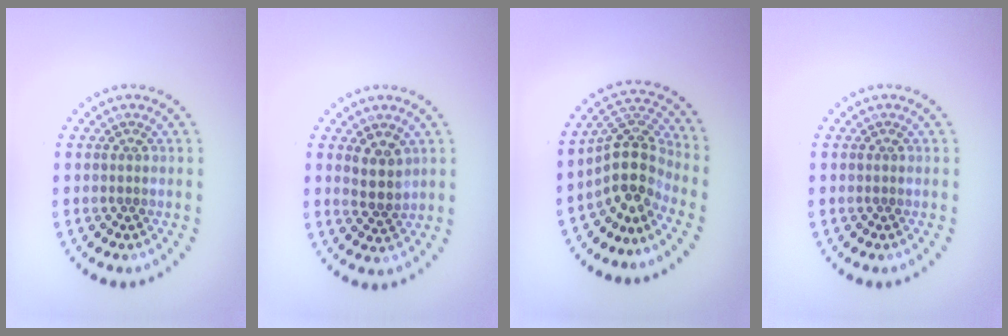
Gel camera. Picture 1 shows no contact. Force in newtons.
{"total": 2.5, "press": 2.1, "slide": 1.3}
{"total": 4.5, "press": 3.4, "slide": 3.0}
{"total": 0.0}